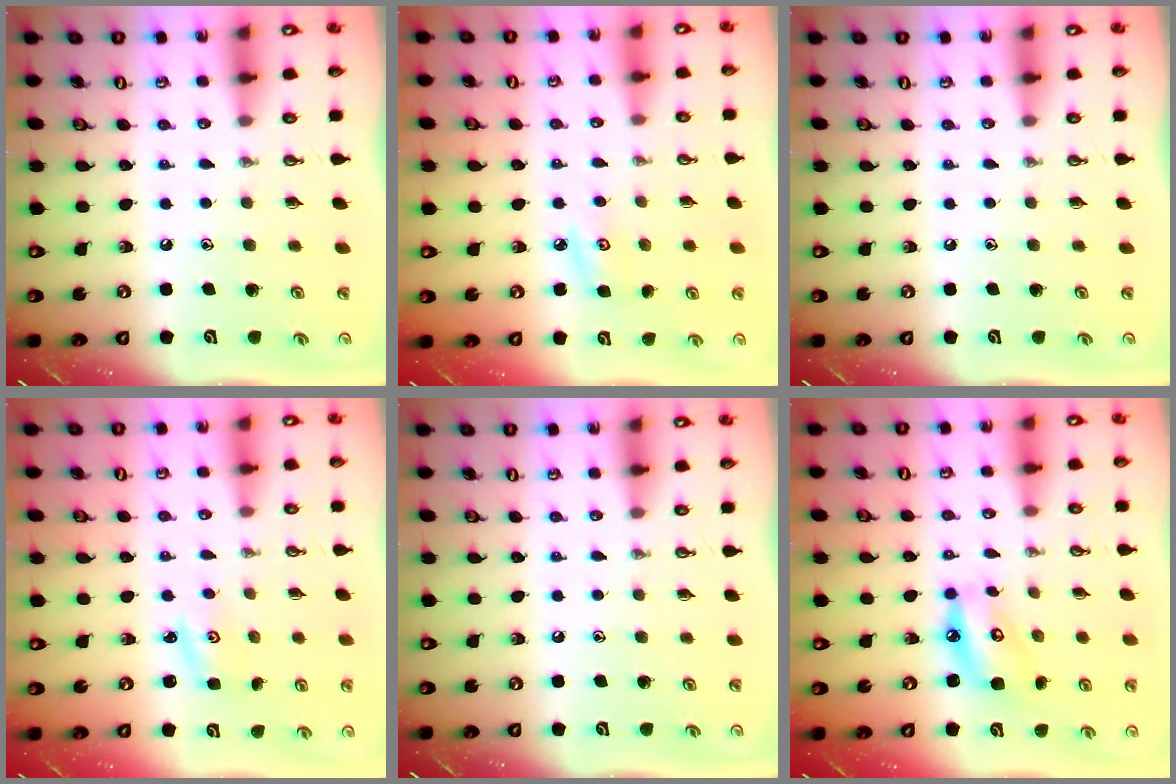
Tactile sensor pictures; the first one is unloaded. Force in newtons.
{"total": 4.3, "press": 4.3, "slide": 0.4}
{"total": 0.0}
{"total": 2.3, "press": 2.3, "slide": 0.3}
{"total": 0.0}
{"total": 8.6, "press": 8.6, "slide": 0.9}